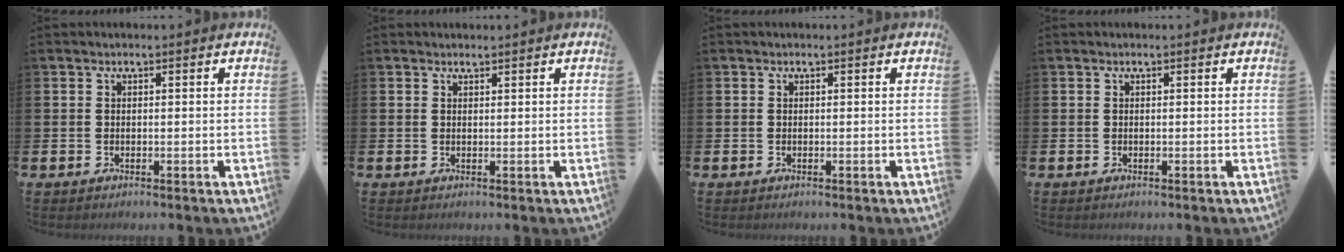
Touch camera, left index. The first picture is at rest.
{"total": 0.8, "force": [0.8, 0.1, 0.0], "torque": [0.013, -0.005, 0.012]}
{"total": 0.0}
{"total": 0.0}